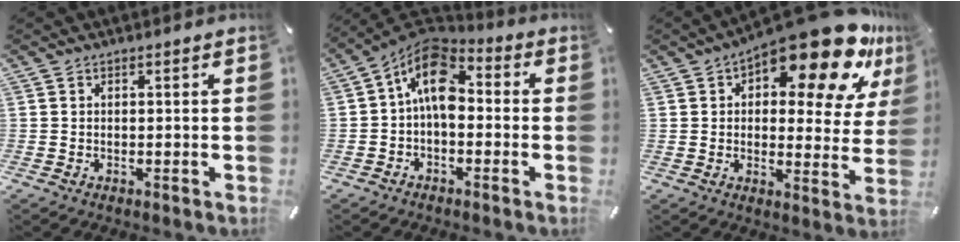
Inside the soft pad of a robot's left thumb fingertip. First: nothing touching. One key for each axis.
{"total": 11.6, "fx": 0.7, "fy": 7.2, "fz": 9.1, "tx": -0.160, "ty": -0.005, "tz": 0.009}
{"total": 21.2, "fx": 13.5, "fy": 7.6, "fz": 14.5, "tx": -0.199, "ty": -0.098, "tz": 0.220}